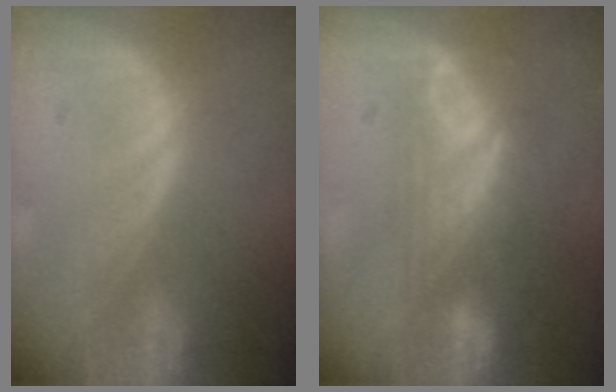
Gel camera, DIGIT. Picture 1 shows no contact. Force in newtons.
{"total": 7.5, "press": 6.6, "slide": 3.7}